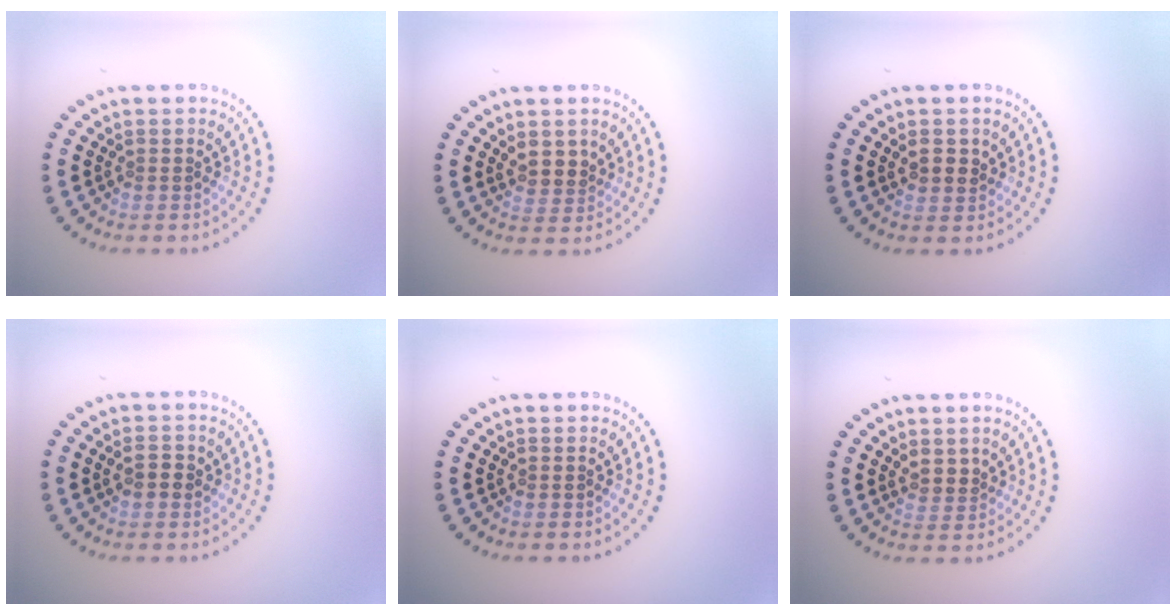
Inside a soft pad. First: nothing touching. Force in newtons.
{"total": 1.8, "press": 1.5, "slide": 1.1}
{"total": 1.3, "press": 1.2, "slide": 0.5}
{"total": 1.3, "press": 1.3, "slide": 0.1}
{"total": 0.0}
{"total": 1.3, "press": 0.9, "slide": 0.9}